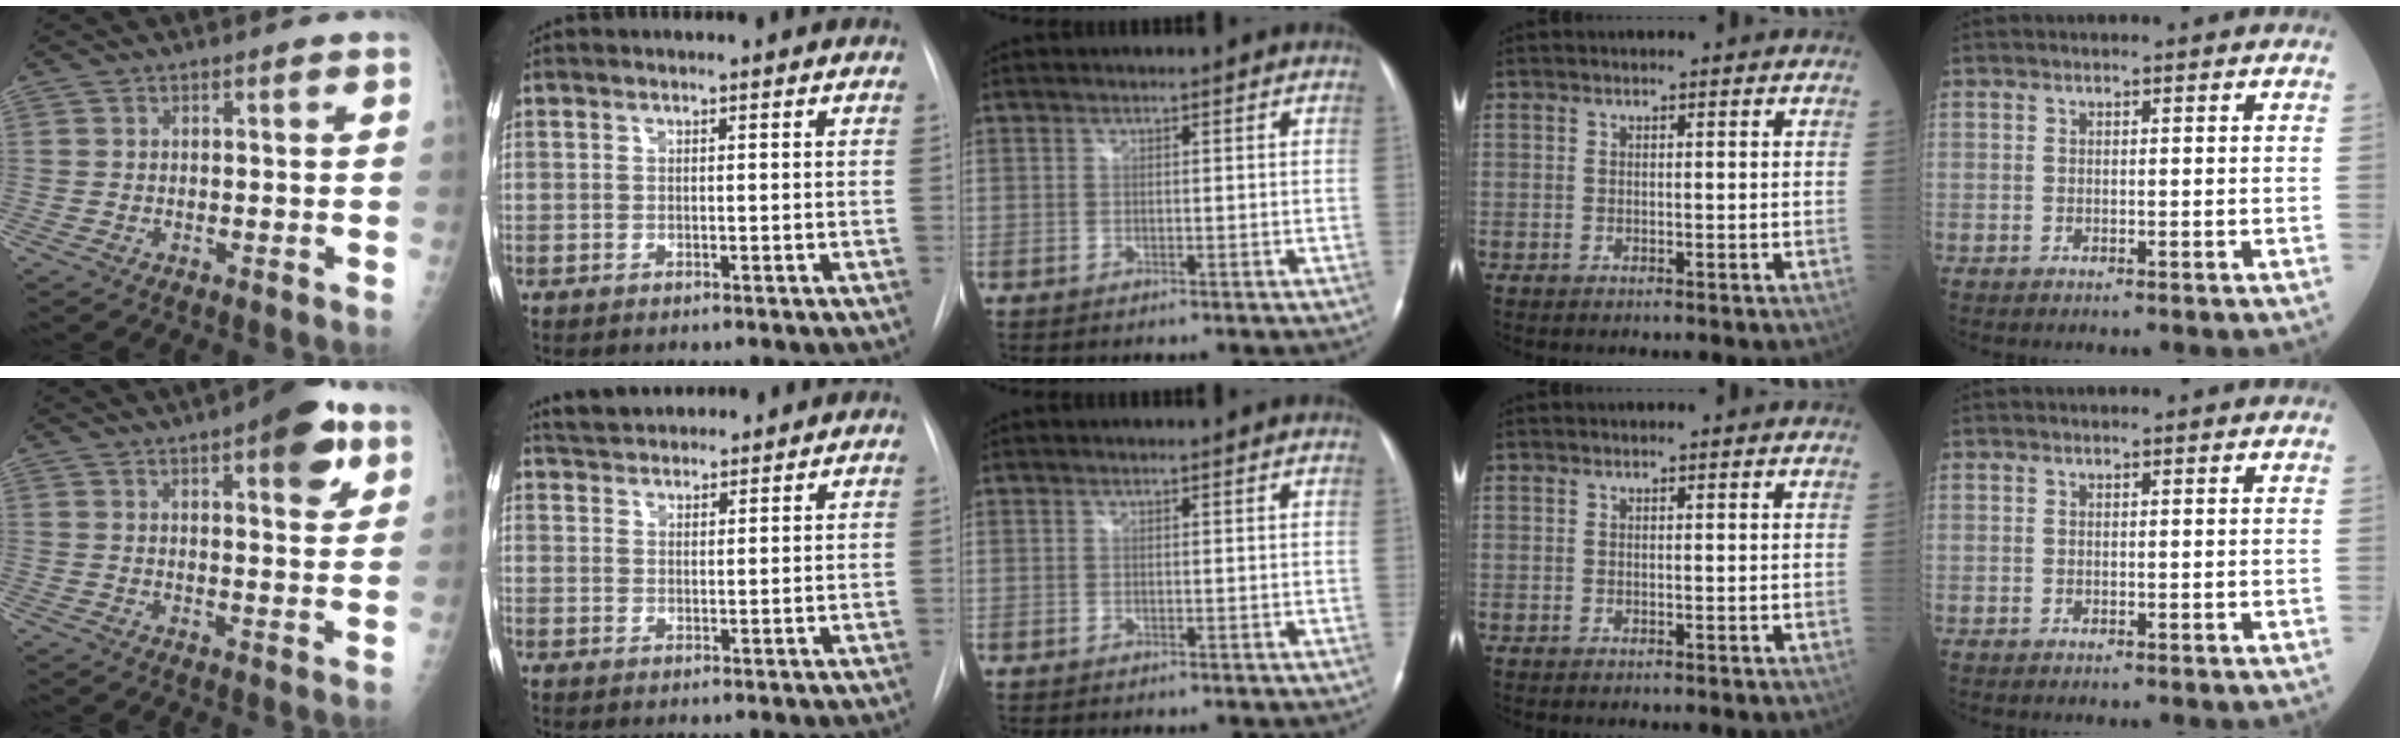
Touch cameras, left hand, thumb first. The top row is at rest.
{"thumb": {"total": 10.2, "force": [5.3, 3.4, 8.0], "torque": [-0.082, -0.018, 0.064]}, "index": {"total": 8.2, "force": [7.7, 1.9, 2.0], "torque": [-0.034, 0.024, 0.120]}}